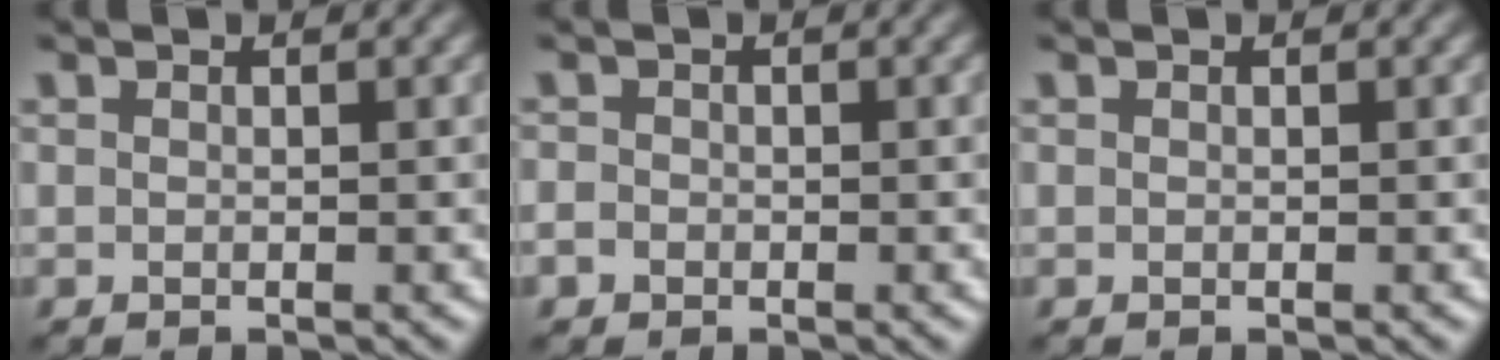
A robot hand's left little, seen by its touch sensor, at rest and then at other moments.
{"total": 1.2, "force": [-0.5, 1.0, 0.4], "torque": [-0.001, -0.003, -0.008]}
{"total": 0.0}